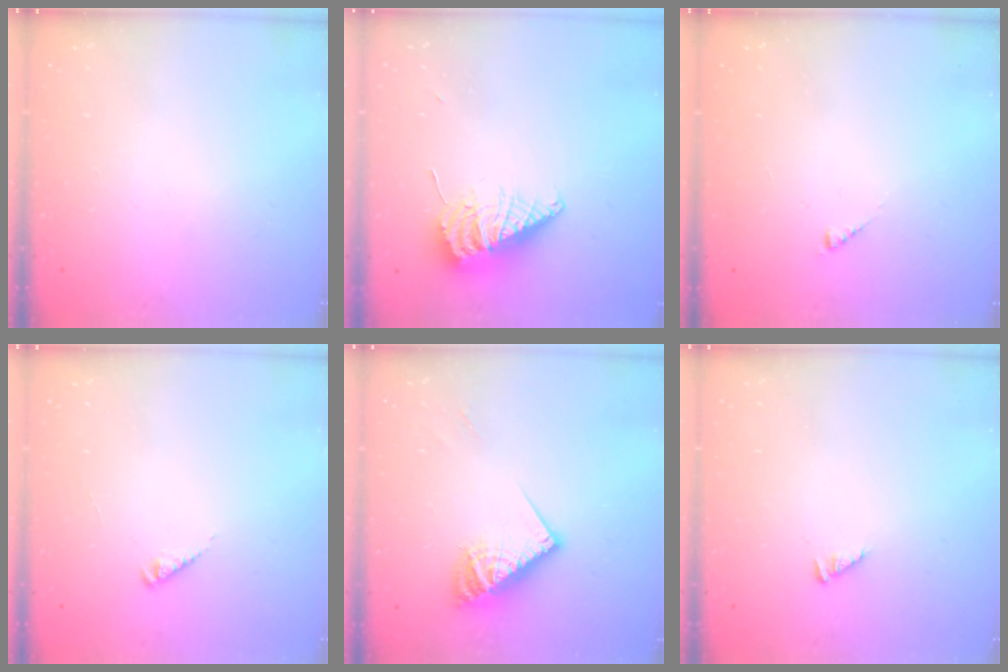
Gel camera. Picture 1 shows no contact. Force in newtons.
{"total": 9.8, "press": 9.8, "slide": 1.1}
{"total": 2.0, "press": 2.0, "slide": 0.3}
{"total": 1.9, "press": 1.9, "slide": 0.3}
{"total": 12.1, "press": 12.0, "slide": 1.1}
{"total": 2.5, "press": 2.5, "slide": 0.4}